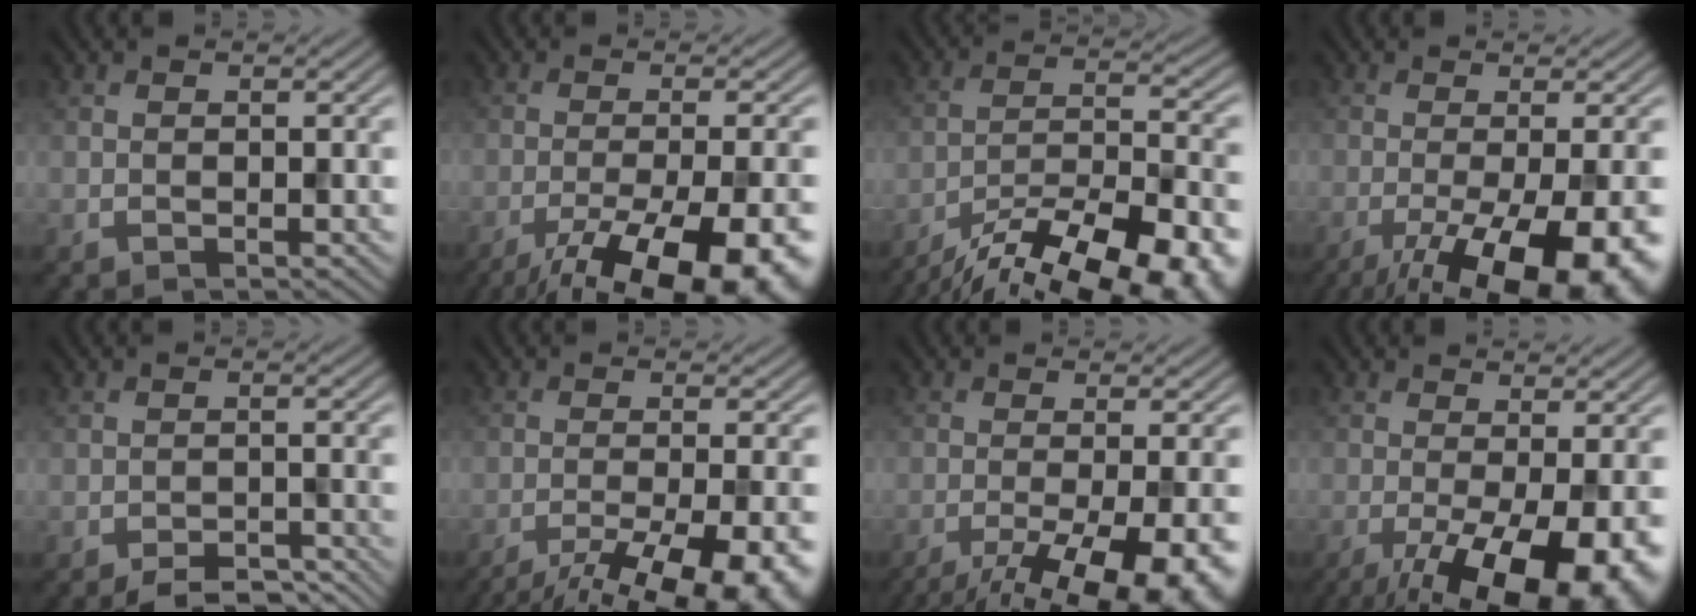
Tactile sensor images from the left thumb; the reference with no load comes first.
{"total": 16.3, "force": [-10.3, 4.6, 11.8], "torque": [-0.170, -0.034, -0.142]}
{"total": 18.7, "force": [-15.1, 5.3, 9.8], "torque": [-0.123, -0.018, -0.218]}
{"total": 15.3, "force": [-7.3, 4.6, 12.6], "torque": [-0.178, -0.013, -0.097]}
{"total": 4.3, "force": [-3.6, 1.1, 2.1], "torque": [-0.029, -0.002, -0.055]}
{"total": 13.5, "force": [-9.3, 3.6, 9.2], "torque": [-0.133, -0.024, -0.114]}
{"total": 13.4, "force": [-7.5, 3.8, 10.5], "torque": [-0.148, -0.024, -0.093]}
{"total": 14.0, "force": [-6.0, 4.5, 11.8], "torque": [-0.183, -0.019, -0.082]}